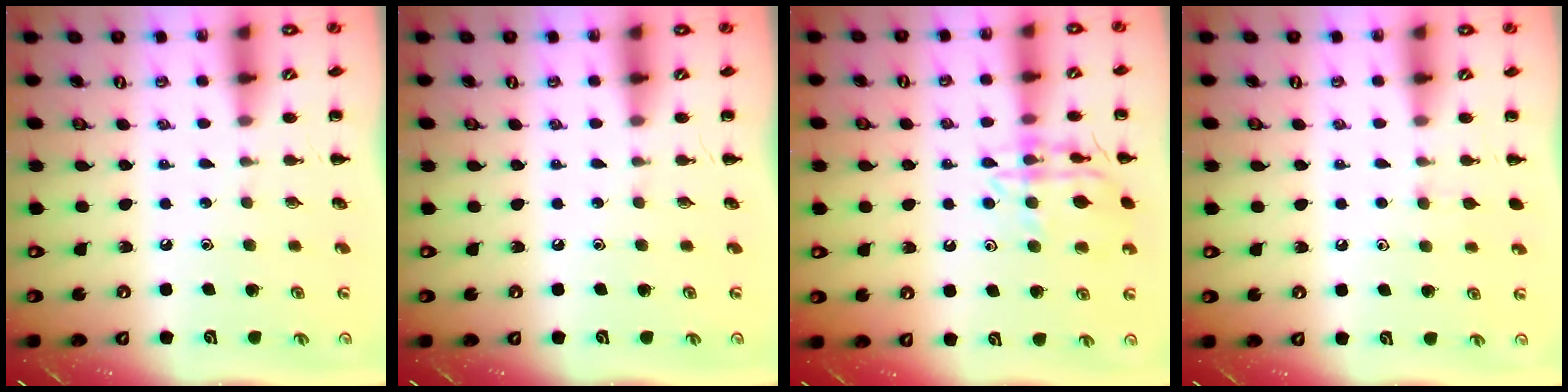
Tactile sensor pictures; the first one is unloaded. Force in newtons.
{"total": 0.0}
{"total": 14.0, "press": 14.0, "slide": 0.9}
{"total": 4.9, "press": 4.7, "slide": 1.5}